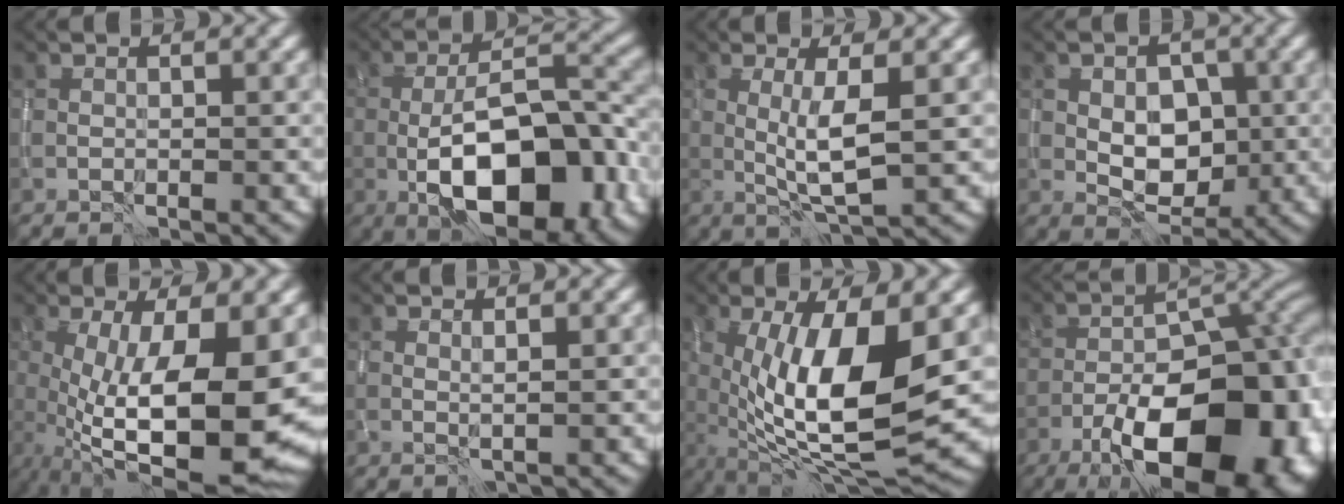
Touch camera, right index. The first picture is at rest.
{"total": 12.5, "force": [-4.6, 4.9, 10.5], "torque": [-0.163, 0.007, -0.081]}
{"total": 4.1, "force": [0.0, 0.7, 4.1], "torque": [-0.084, -0.001, 0.002]}
{"total": 5.0, "force": [-0.1, 3.4, 3.6], "torque": [-0.054, 0.000, -0.003]}
{"total": 14.3, "force": [-1.7, 5.4, 13.1], "torque": [-0.203, -0.018, -0.019]}
{"total": 0.7, "force": [0.4, -0.1, 0.6], "torque": [-0.012, 0.000, 0.005]}
{"total": 12.1, "force": [0.1, 3.9, 11.5], "torque": [-0.193, -0.011, 0.004]}
{"total": 17.4, "force": [-8.5, 8.4, 12.7], "torque": [-0.156, -0.003, -0.132]}